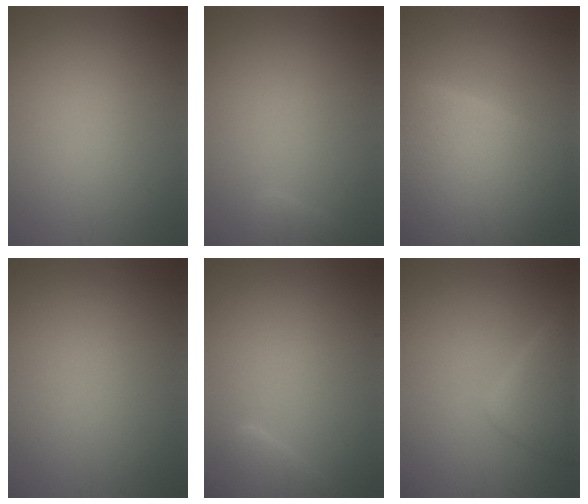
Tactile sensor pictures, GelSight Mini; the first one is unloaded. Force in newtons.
{"total": 1.3, "press": 1.3, "slide": 0.1}
{"total": 10.1, "press": 10.1, "slide": 0.2}
{"total": 0.0}
{"total": 2.8, "press": 2.8, "slide": 0.2}
{"total": 3.6, "press": 3.6, "slide": 0.3}